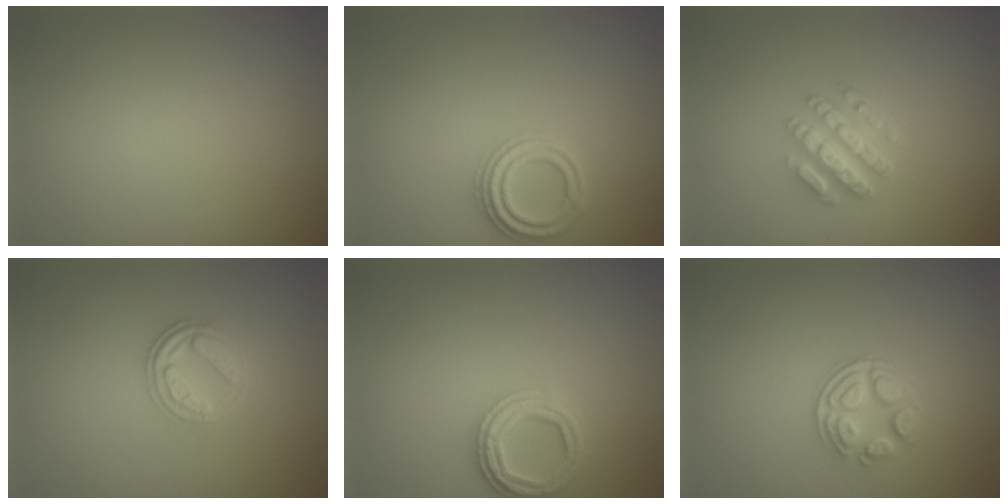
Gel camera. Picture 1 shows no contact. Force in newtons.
{"total": 3.0, "press": 2.6, "slide": 1.6}
{"total": 4.3, "press": 3.4, "slide": 2.6}
{"total": 2.6, "press": 2.6, "slide": 0.6}
{"total": 3.1, "press": 2.8, "slide": 1.3}
{"total": 3.1, "press": 2.6, "slide": 1.8}